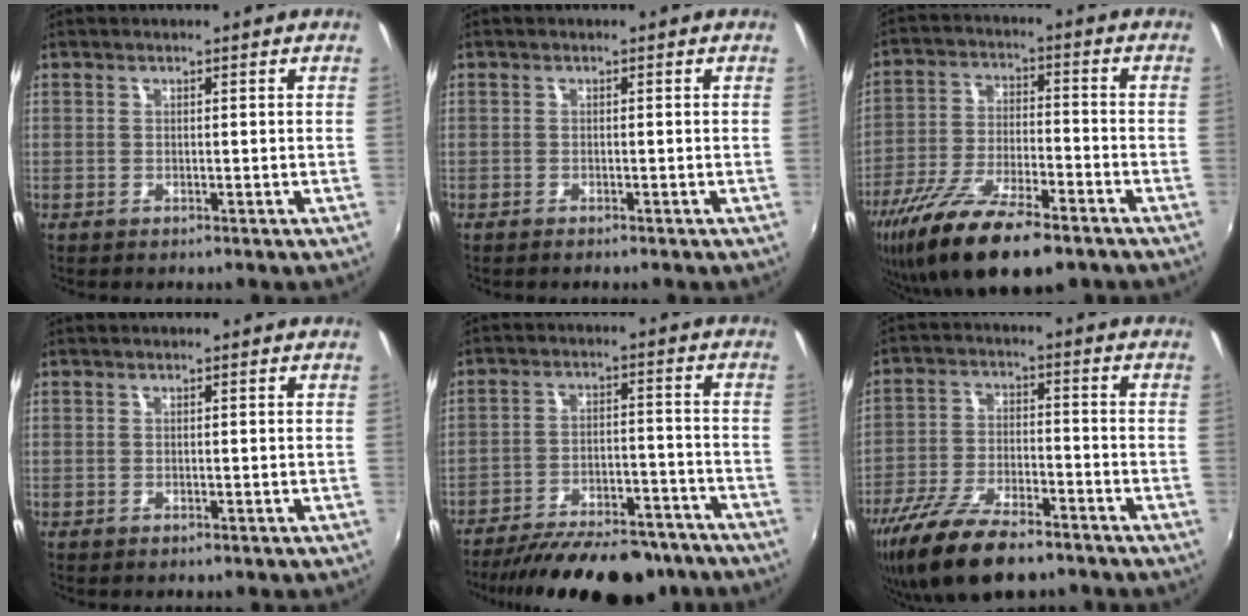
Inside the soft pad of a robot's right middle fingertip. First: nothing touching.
{"total": 0.7, "force": [-0.6, 0.2, 0.2], "torque": [-0.007, -0.003, -0.013]}
{"total": 18.2, "force": [-12.7, 5.4, 11.9], "torque": [-0.240, -0.044, -0.224]}
{"total": 0.0}
{"total": 21.6, "force": [-18.2, 6.8, 9.3], "torque": [-0.174, -0.005, -0.247]}
{"total": 16.2, "force": [-11.8, 5.5, 9.5], "torque": [-0.204, -0.034, -0.211]}